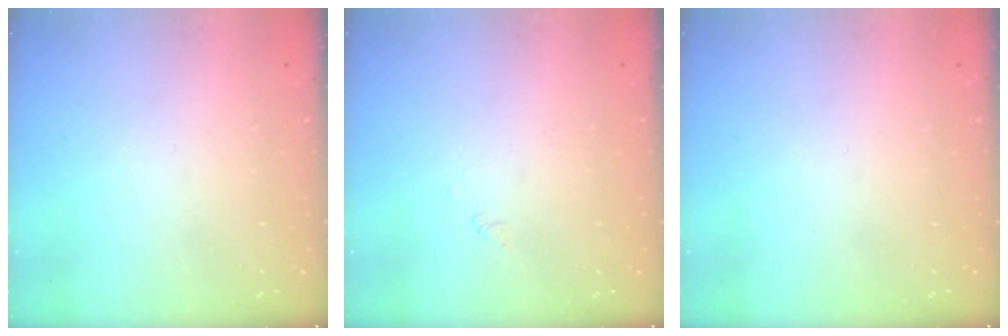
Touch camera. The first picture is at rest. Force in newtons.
{"total": 2.9, "press": 2.9, "slide": 0.5}
{"total": 0.0}